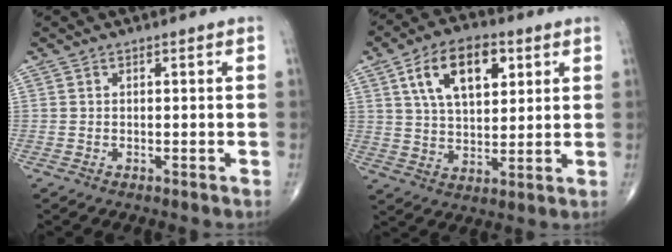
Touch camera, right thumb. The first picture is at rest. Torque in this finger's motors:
{"motor_torque": [0.40, 3.31, 0.89, 0.55, 0.29]}